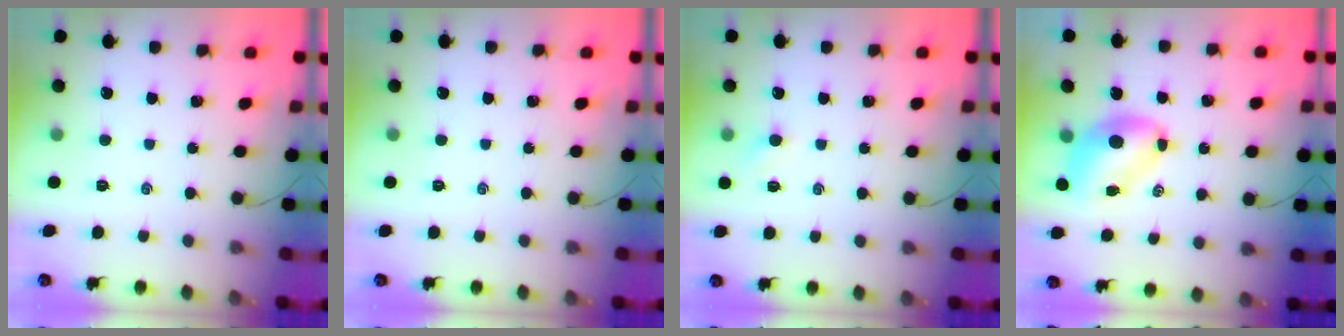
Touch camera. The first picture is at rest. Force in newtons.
{"total": 0.0}
{"total": 3.2, "press": 3.0, "slide": 0.9}
{"total": 7.6, "press": 7.5, "slide": 1.1}